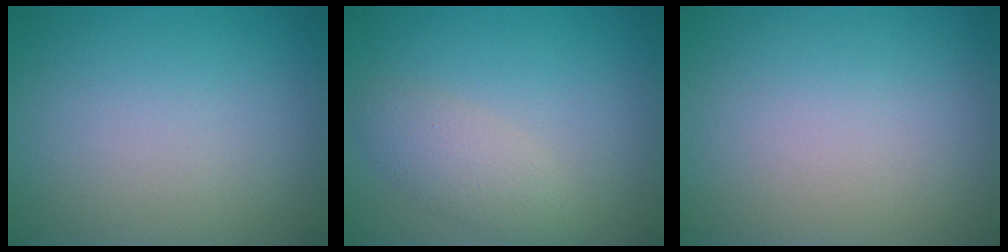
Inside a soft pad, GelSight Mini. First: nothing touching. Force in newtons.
{"total": 2.8, "press": 2.8, "slide": 0.2}
{"total": 0.0}